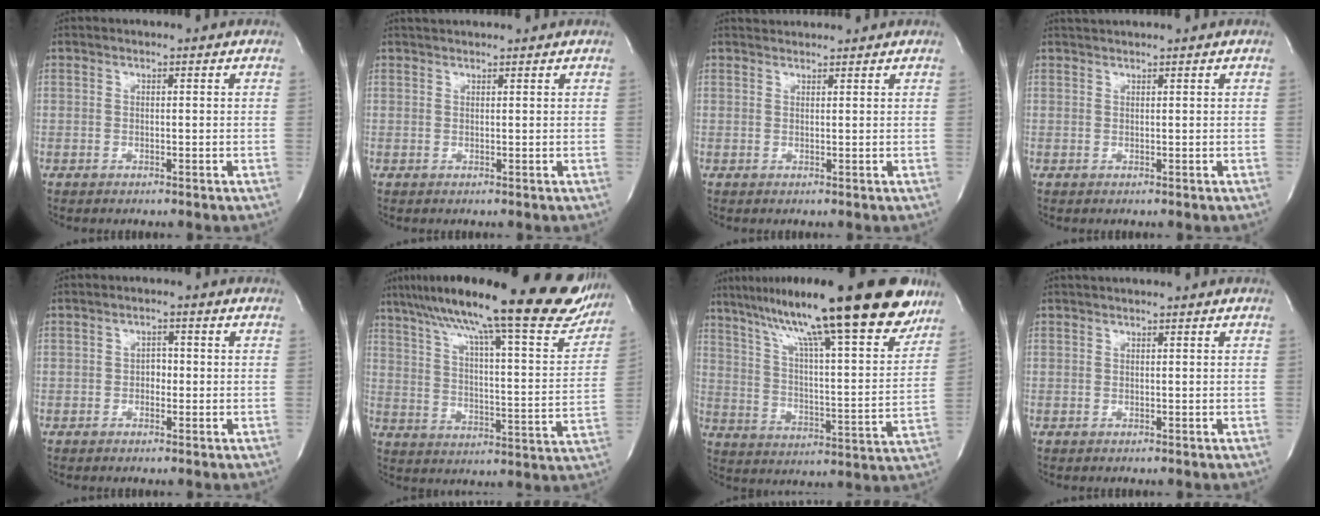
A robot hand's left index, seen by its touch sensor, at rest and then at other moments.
{"total": 2.8, "force": [2.6, 0.0, 0.8], "torque": [-0.008, 0.028, 0.044]}
{"total": 2.1, "force": [2.1, 0.0, -0.1], "torque": [-0.004, 0.021, 0.040]}
{"total": 1.7, "force": [1.6, -0.5, 0.3], "torque": [-0.004, 0.014, 0.036]}
{"total": 1.8, "force": [-0.4, 1.2, 1.3], "torque": [-0.012, 0.007, -0.007]}
{"total": 27.8, "force": [22.3, 3.7, 16.2], "torque": [-0.253, -0.006, 0.302]}
{"total": 27.4, "force": [20.0, 3.3, 18.4], "torque": [-0.292, 0.020, 0.295]}
{"total": 1.1, "force": [0.9, -0.1, 0.6], "torque": [-0.007, 0.018, 0.019]}